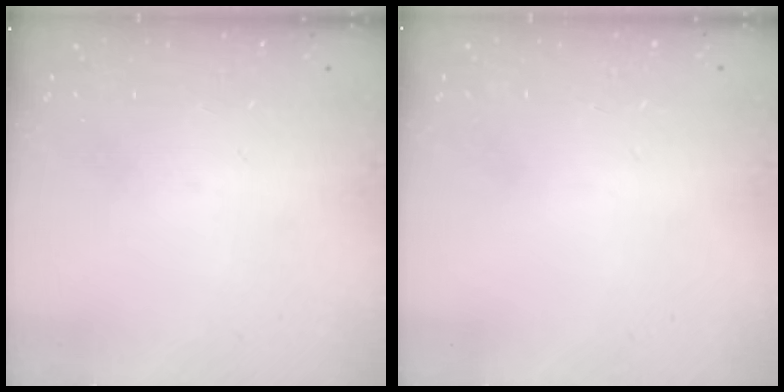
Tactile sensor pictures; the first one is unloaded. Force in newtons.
{"total": 2.4, "press": 2.4, "slide": 0.2}